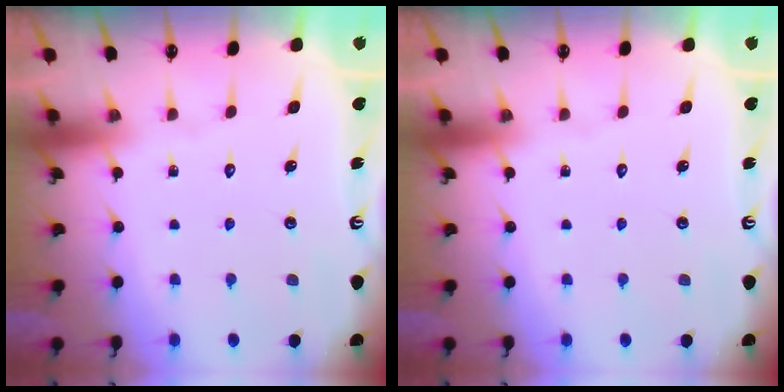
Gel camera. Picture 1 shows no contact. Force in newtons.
{"total": 0.0}